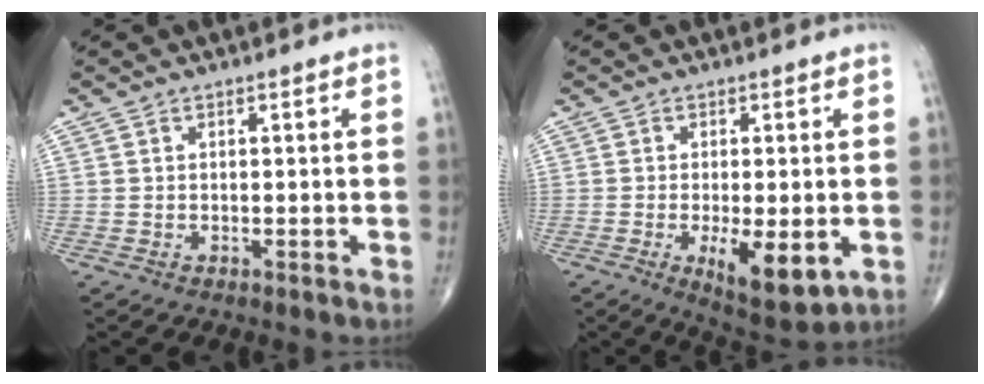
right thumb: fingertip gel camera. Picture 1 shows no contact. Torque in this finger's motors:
{"motor_torque": [1.37, 1.34, 0.42, -0.52, 0.24]}